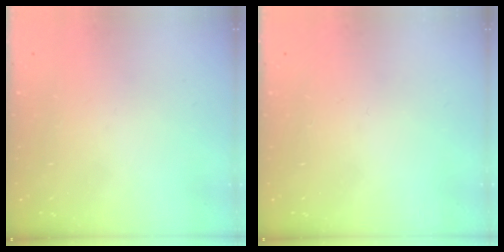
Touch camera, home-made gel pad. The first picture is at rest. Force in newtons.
{"total": 0.0}